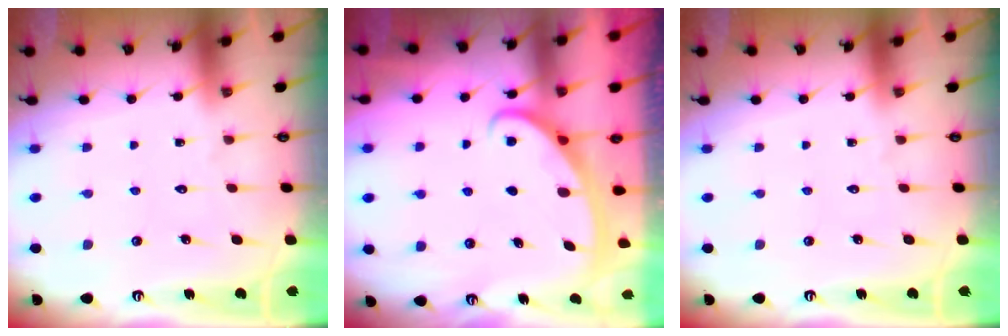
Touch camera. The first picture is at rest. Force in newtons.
{"total": 2.8, "press": 2.8, "slide": 0.4}
{"total": 0.0}